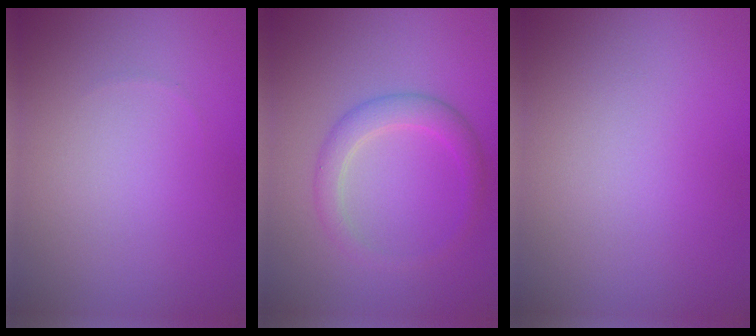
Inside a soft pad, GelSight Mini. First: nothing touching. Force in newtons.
{"total": 2.6, "press": 2.6, "slide": 0.1}
{"total": 0.0}